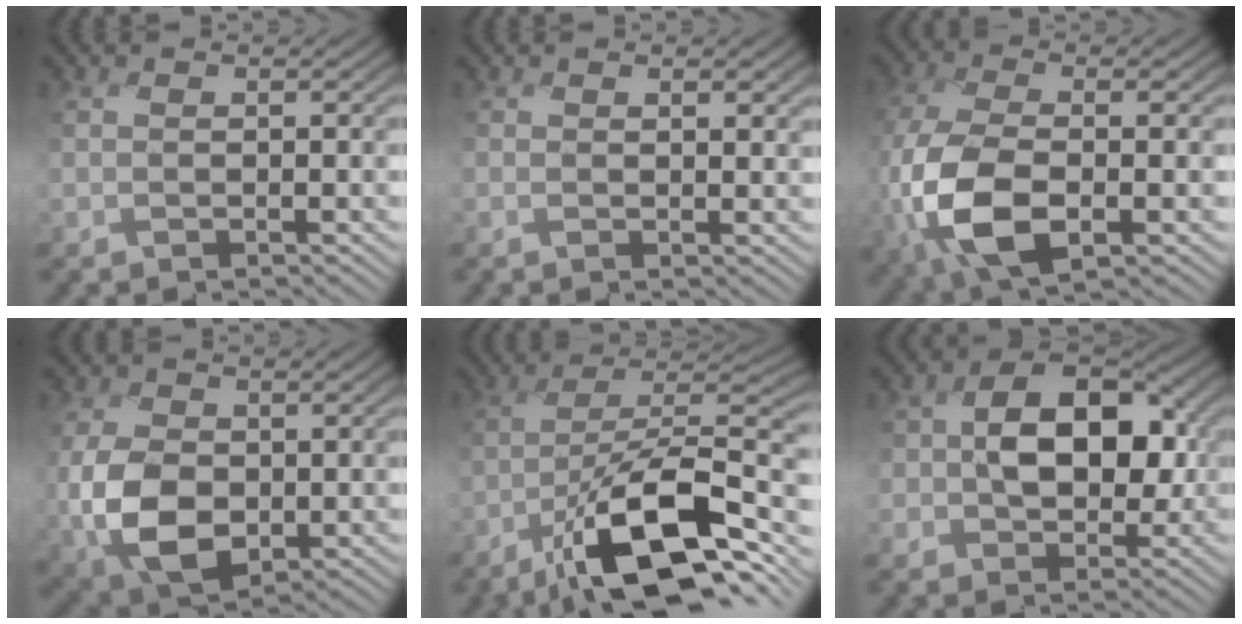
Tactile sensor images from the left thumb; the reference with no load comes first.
{"total": 1.3, "force": [0.9, 0.0, 1.0], "torque": [-0.011, 0.001, 0.014]}
{"total": 11.6, "force": [-4.4, 6.1, 8.8], "torque": [-0.244, -0.031, -0.081]}
{"total": 10.0, "force": [-1.7, 6.8, 7.1], "torque": [-0.185, -0.019, -0.035]}
{"total": 14.4, "force": [-8.2, 4.6, 11.0], "torque": [-0.187, -0.003, -0.158]}
{"total": 9.0, "force": [-0.2, 6.4, 6.3], "torque": [-0.099, 0.007, -0.017]}